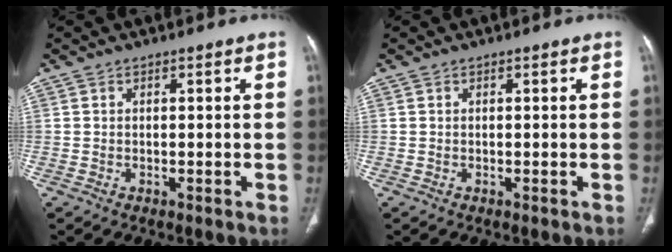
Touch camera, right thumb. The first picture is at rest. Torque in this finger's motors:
{"motor_torque": [0.00, 0.00, 0.00, 0.00, 0.00]}